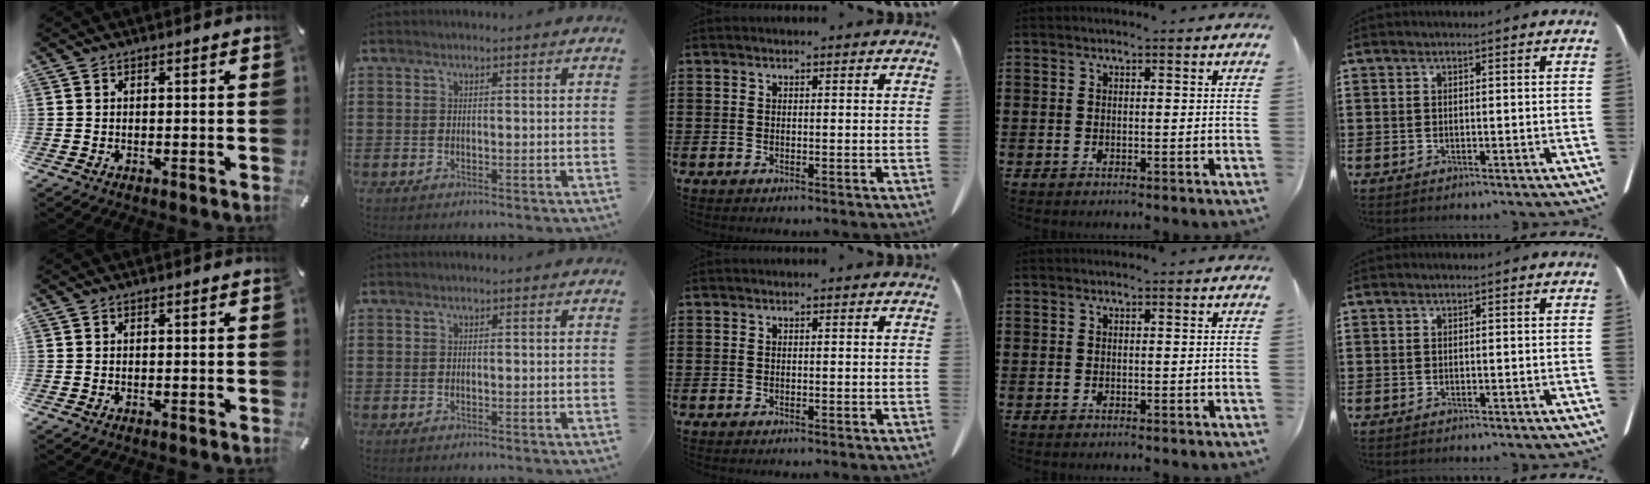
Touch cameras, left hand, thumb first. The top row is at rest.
{}